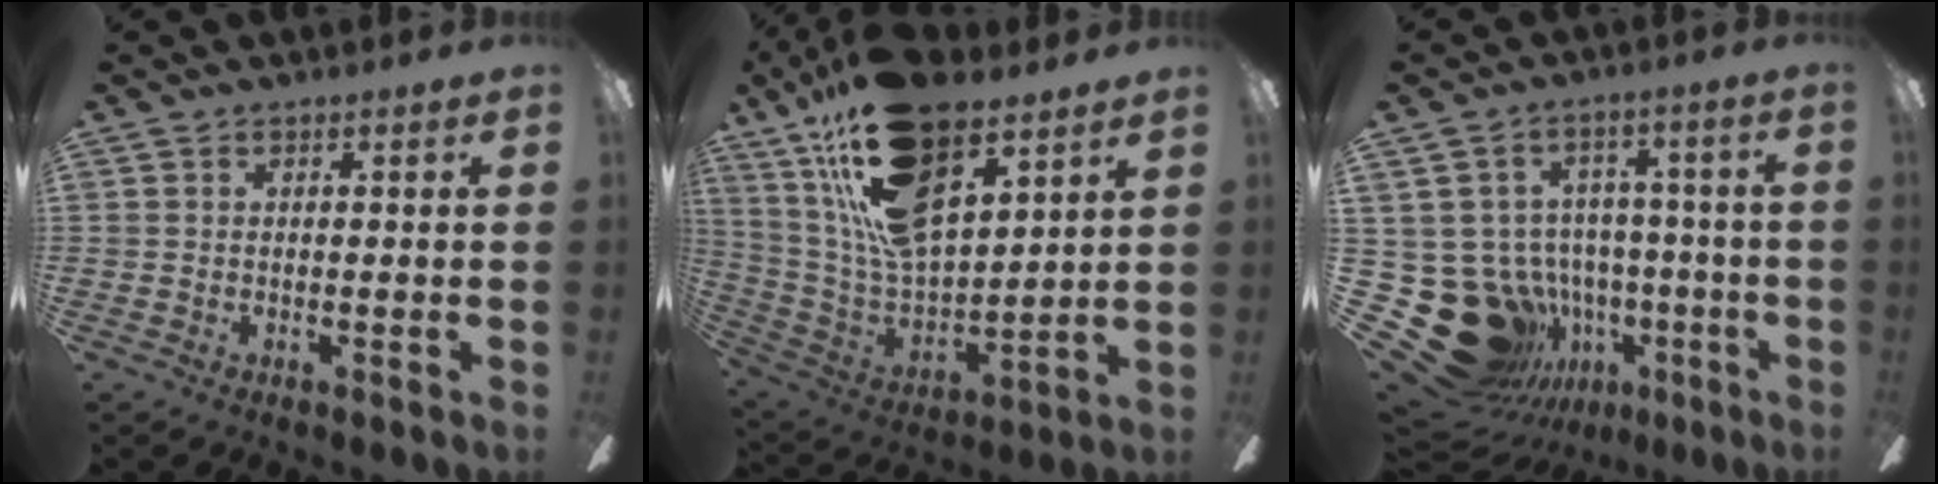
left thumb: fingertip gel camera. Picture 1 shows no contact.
{"total": 22.4, "force": [14.1, 9.4, 14.6], "torque": [-0.293, -0.073, 0.248]}
{"total": 19.7, "force": [-7.3, 16.0, 8.8], "torque": [-0.195, 0.036, -0.071]}